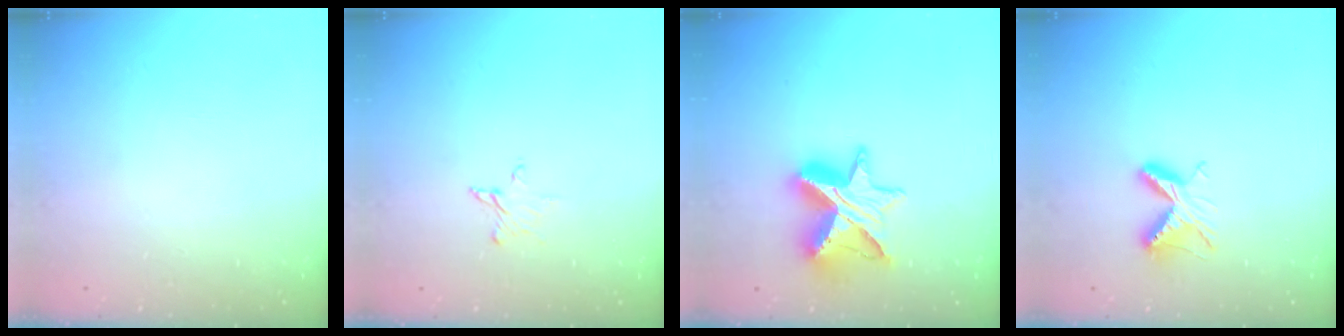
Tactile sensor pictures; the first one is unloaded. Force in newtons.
{"total": 3.4, "press": 3.4, "slide": 0.3}
{"total": 13.0, "press": 13.0, "slide": 0.9}
{"total": 7.2, "press": 7.2, "slide": 0.8}